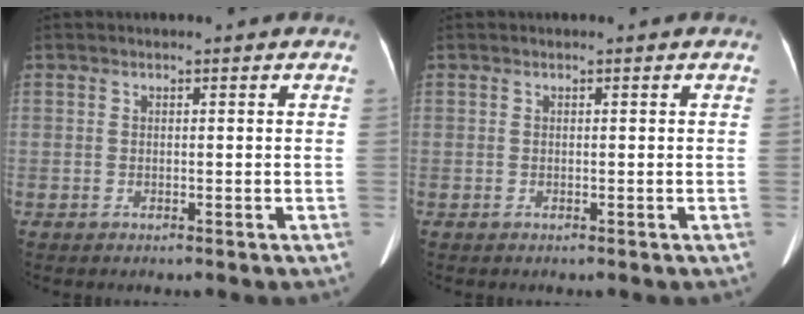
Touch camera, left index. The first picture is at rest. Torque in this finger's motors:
{"motor_torque": [0.14, 0.00, 0.07, 0.02]}